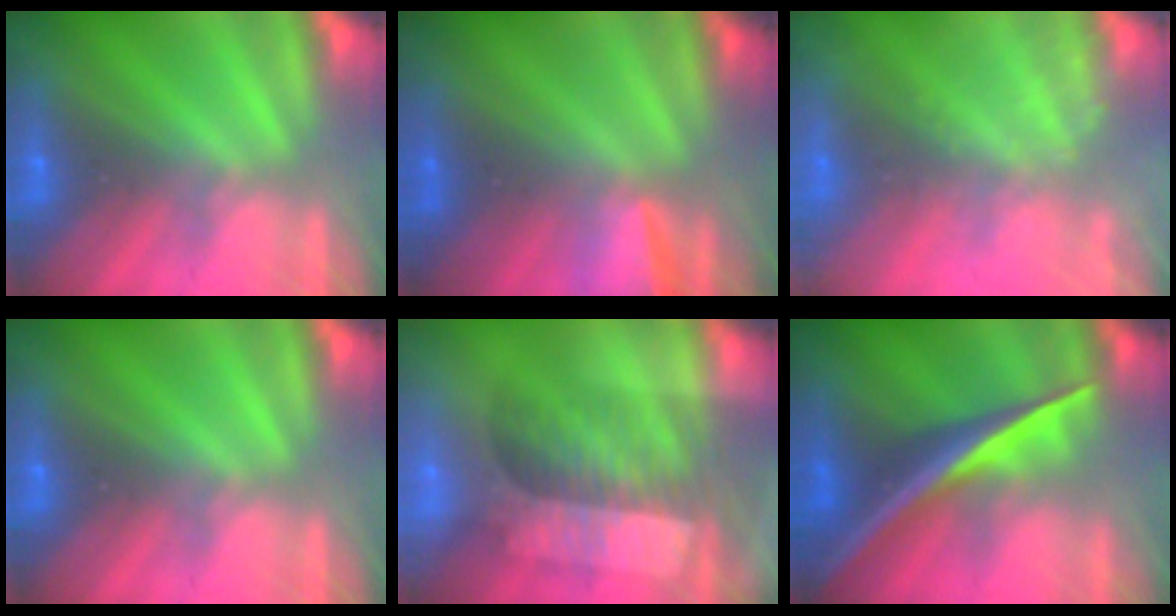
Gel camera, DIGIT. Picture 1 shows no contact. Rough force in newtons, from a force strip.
{"total": 1.6}
{"total": 2.4}
{"total": 0.0}
{"total": 2.9}
{"total": 2.5}